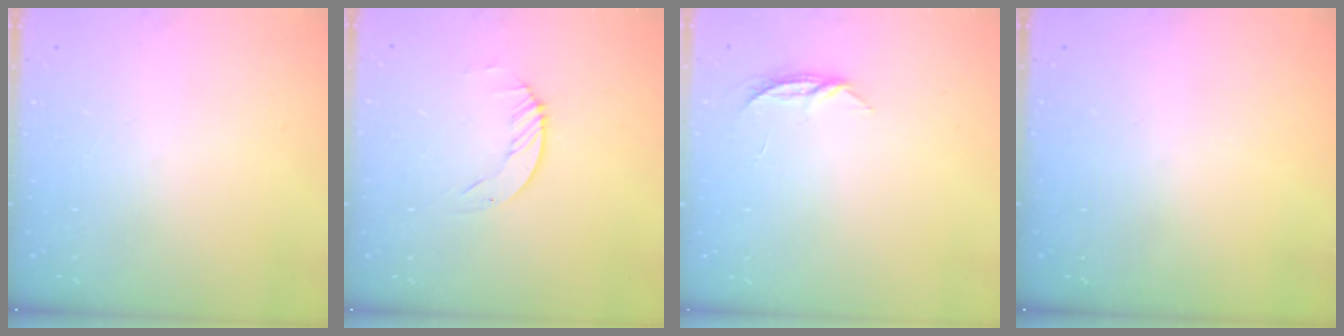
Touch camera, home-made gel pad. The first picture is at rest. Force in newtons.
{"total": 1.2, "press": 1.2, "slide": 0.2}
{"total": 4.0, "press": 4.0, "slide": 0.5}
{"total": 0.0}